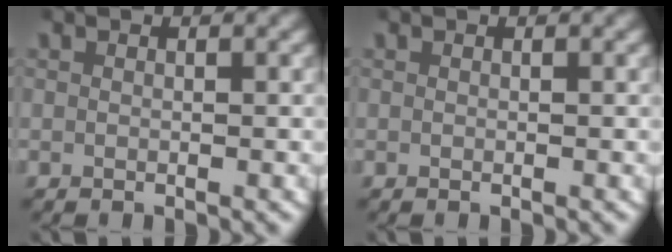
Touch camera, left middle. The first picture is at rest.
{"total": 0.0}